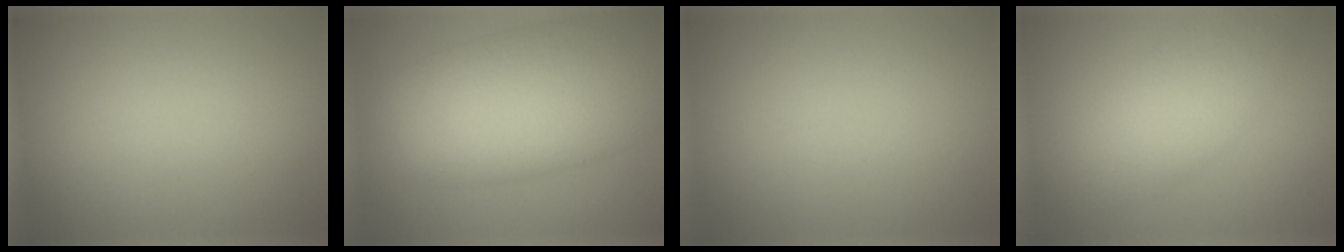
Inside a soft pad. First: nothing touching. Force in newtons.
{"total": 11.9, "press": 11.9, "slide": 0.3}
{"total": 0.0}
{"total": 5.2, "press": 5.2, "slide": 0.1}